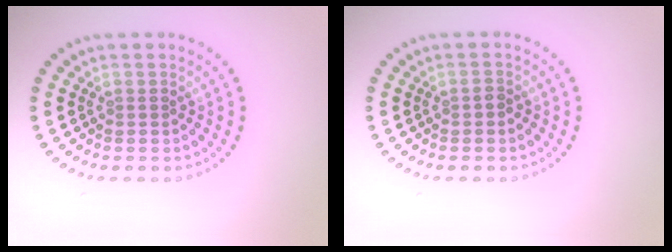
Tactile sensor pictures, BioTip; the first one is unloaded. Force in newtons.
{"total": 0.8, "press": 0.8, "slide": 0.2}